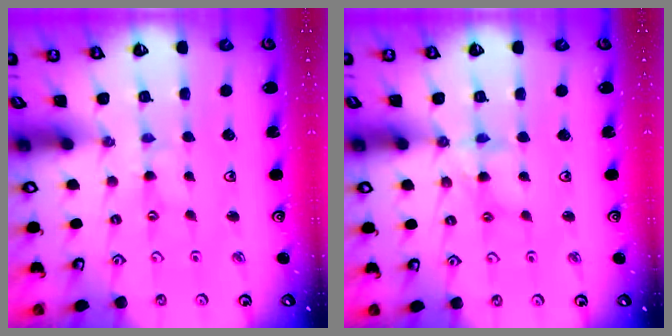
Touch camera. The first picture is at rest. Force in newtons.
{"total": 6.5, "press": 6.5, "slide": 0.5}